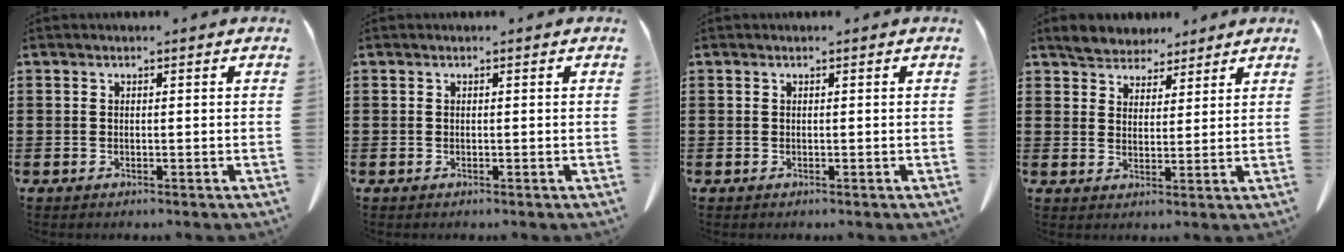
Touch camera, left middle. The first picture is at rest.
{"total": 0.0}
{"total": 0.0}
{"total": 4.0, "force": [3.7, 1.6, -0.3], "torque": [-0.013, -0.008, 0.070]}